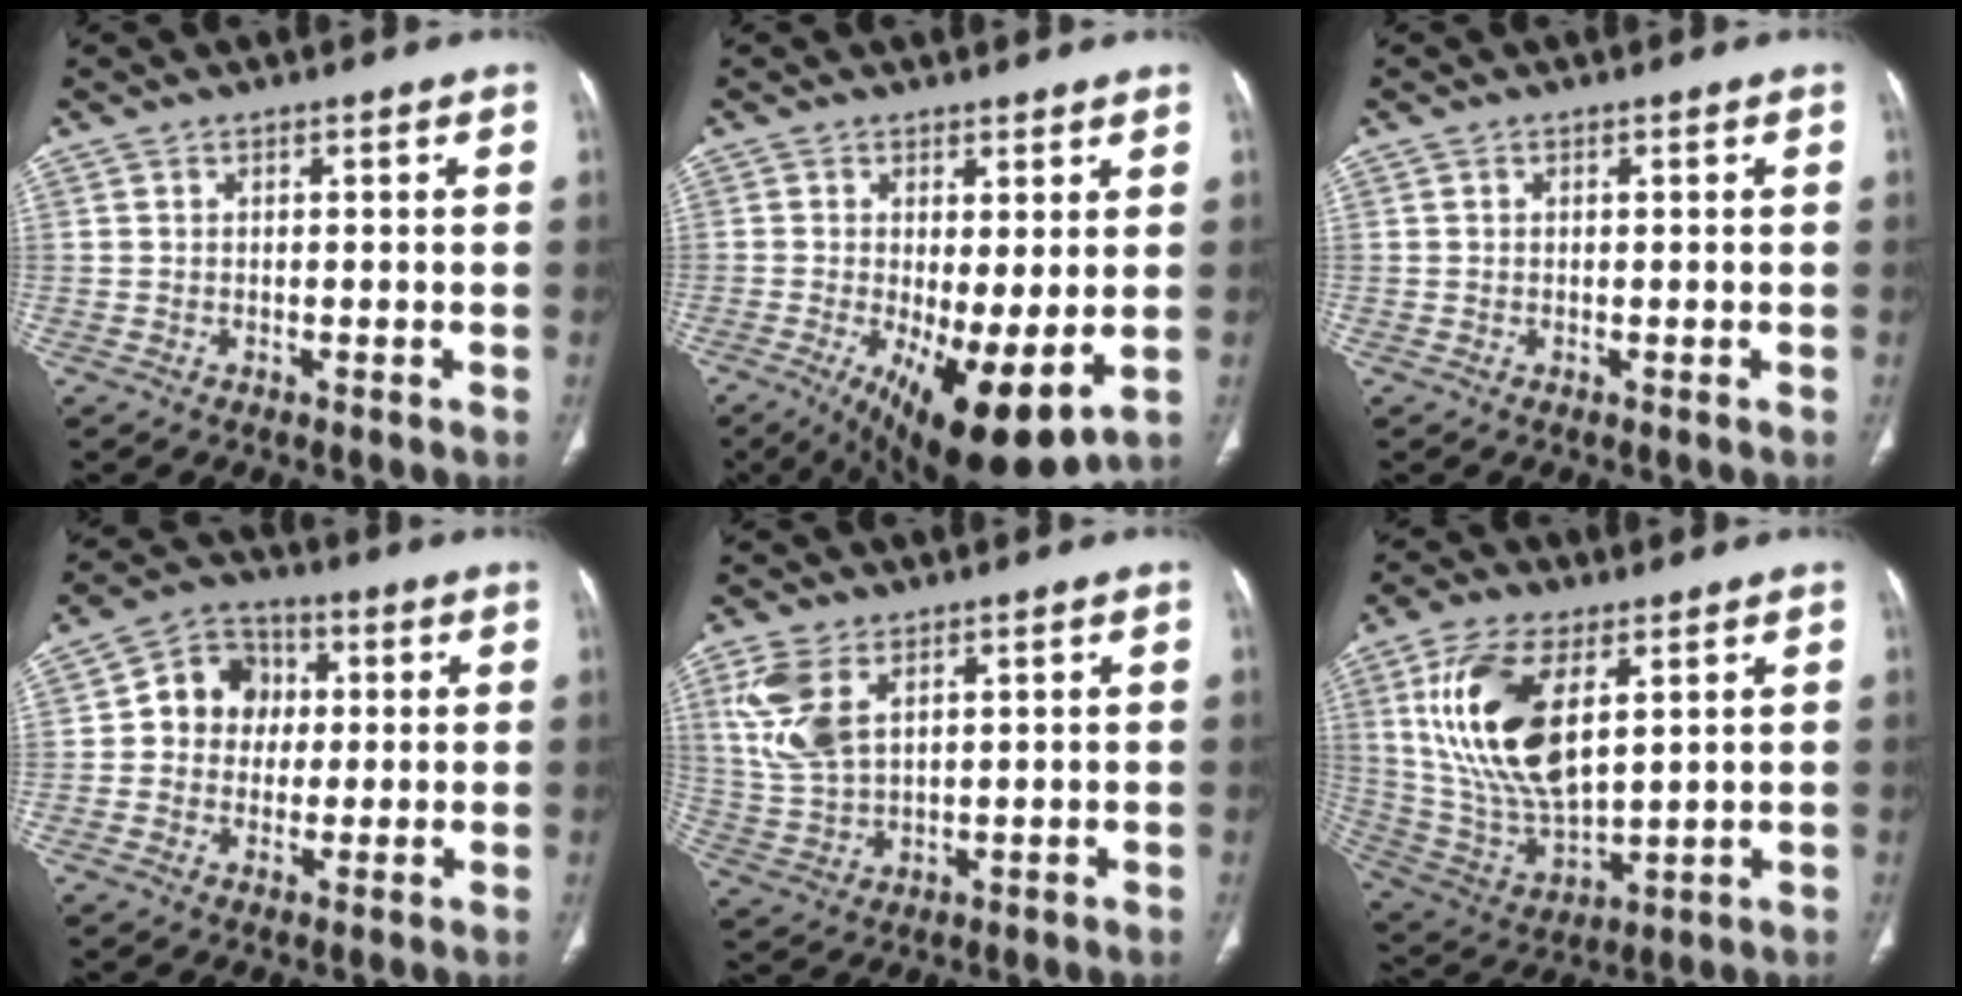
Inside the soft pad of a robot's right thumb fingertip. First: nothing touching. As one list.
[{"total": 12.8, "force": [-2.5, 4.2, 11.8], "torque": [-0.192, -0.025, -0.022]}, {"total": 0.0}, {"total": 9.2, "force": [0.9, 8.2, 4.2], "torque": [-0.030, 0.015, 0.002]}, {"total": 9.3, "force": [3.9, 5.1, 6.8], "torque": [-0.152, -0.006, 0.087]}, {"total": 19.1, "force": [6.1, 9.3, 15.5], "torque": [-0.299, -0.024, 0.126]}]